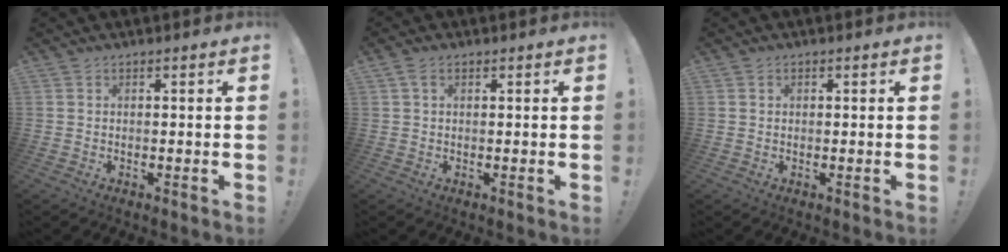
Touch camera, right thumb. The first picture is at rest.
{"total": 2.0, "force": [0.8, 1.1, 1.4], "torque": [-0.027, 0.003, 0.013]}
{"total": 0.5, "force": [0.2, 0.5, 0.2], "torque": [-0.007, 0.004, 0.005]}